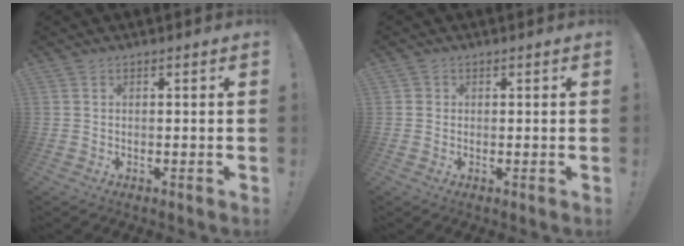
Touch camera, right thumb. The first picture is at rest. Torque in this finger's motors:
{"motor_torque": [-0.12, -0.27, 0.07, 0.03, 0.00]}